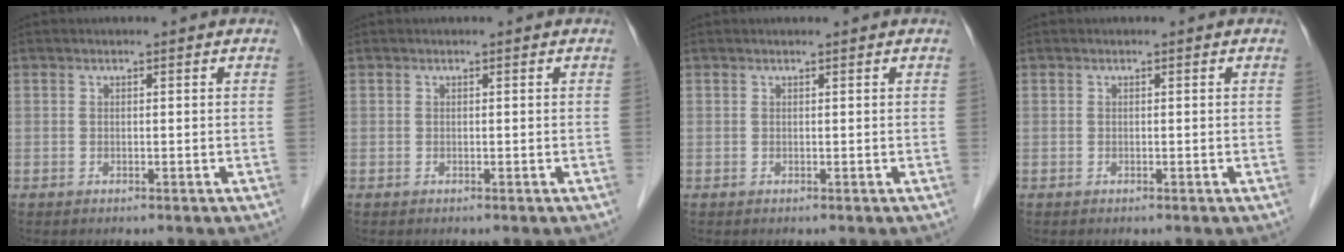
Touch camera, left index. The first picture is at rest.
{"total": 0.0}
{"total": 0.7, "force": [0.7, -0.1, 0.2], "torque": [-0.007, 0.006, 0.013]}
{"total": 0.0}